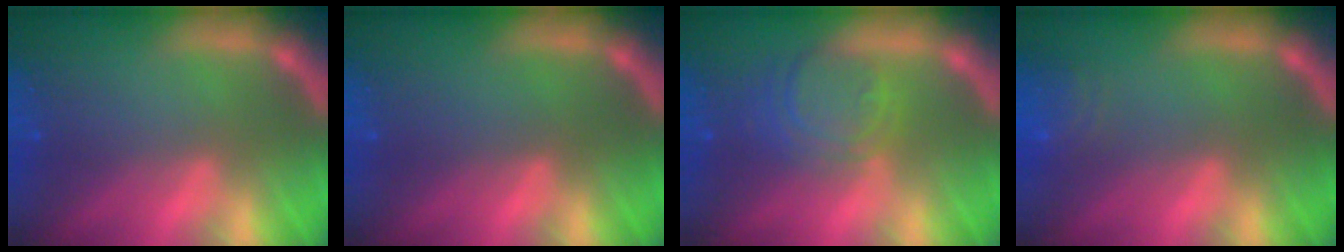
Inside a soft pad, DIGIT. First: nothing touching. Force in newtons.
{"total": 0.0}
{"total": 5.0}
{"total": 3.0}